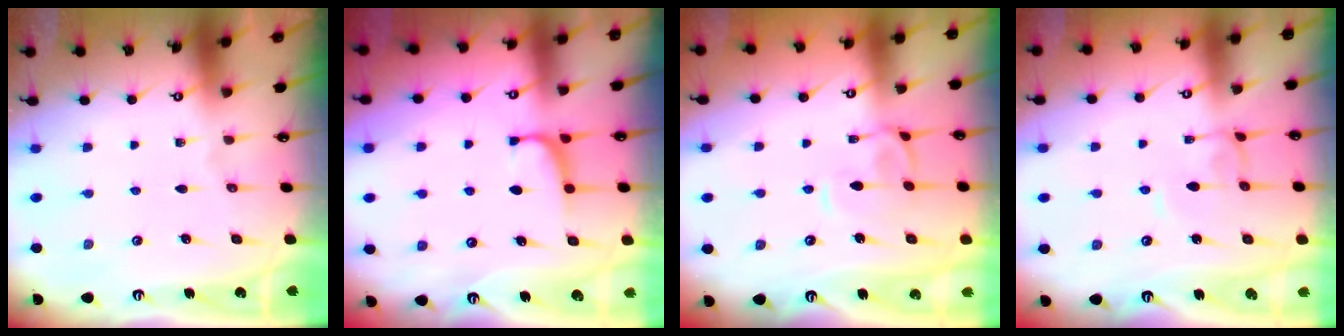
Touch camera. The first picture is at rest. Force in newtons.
{"total": 0.8, "press": 0.6, "slide": 0.5}
{"total": 1.0, "press": 0.8, "slide": 0.6}
{"total": 2.2, "press": 2.2, "slide": 0.2}